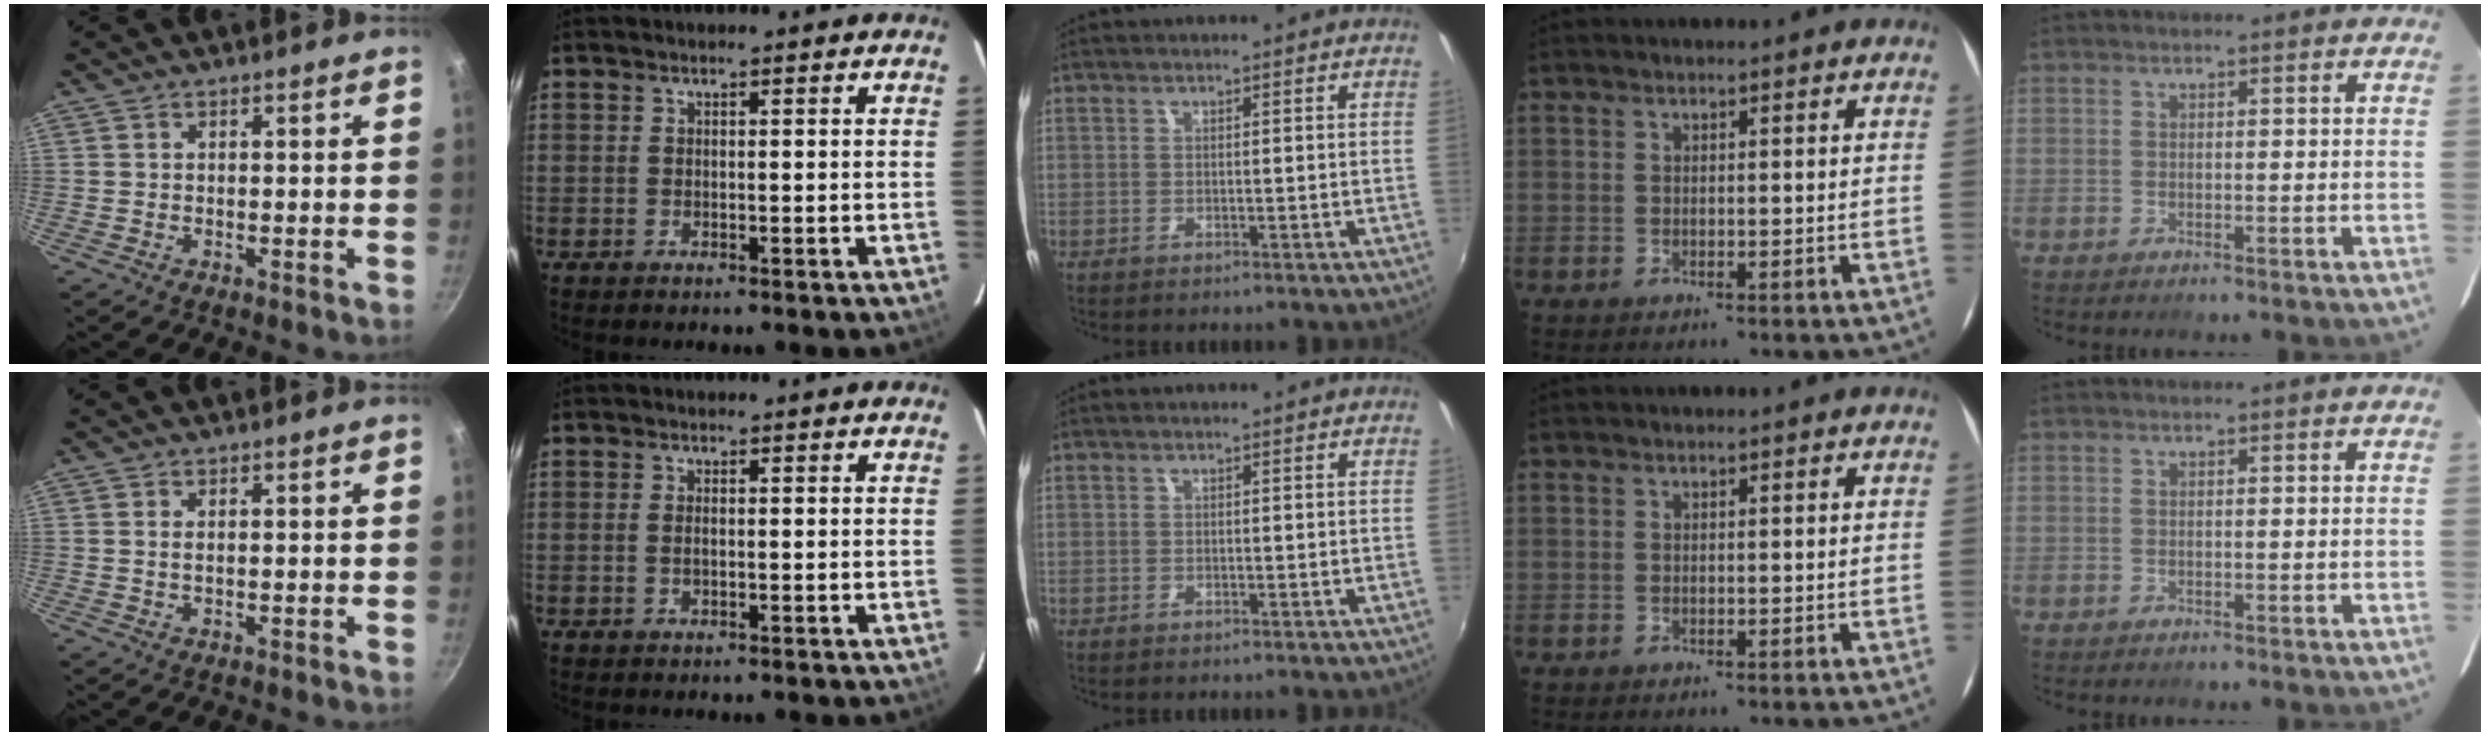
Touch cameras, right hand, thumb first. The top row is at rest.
{"thumb": {"total": 1.1, "force": [0.2, 0.5, 0.9], "torque": [-0.017, 0.000, 0.003]}, "index": {"total": 1.2, "force": [-0.1, 0.6, 1.1], "torque": [-0.022, 0.001, -0.003]}}